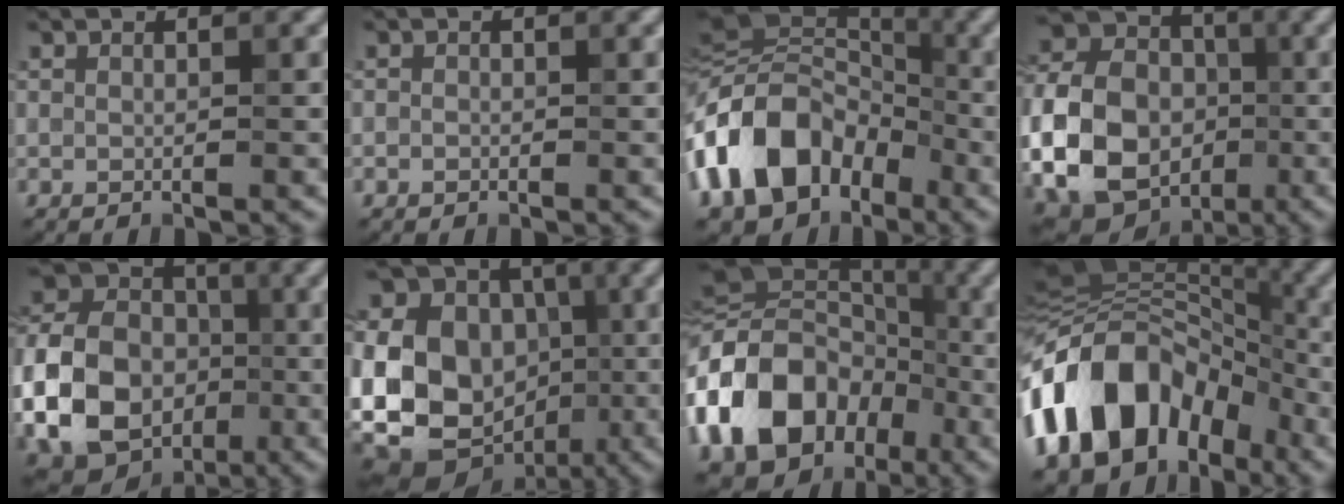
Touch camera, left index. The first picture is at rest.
{"total": 0.5, "force": [-0.1, 0.5, 0.1], "torque": [0.006, -0.004, -0.005]}
{"total": 11.8, "force": [-4.6, 7.9, 7.4], "torque": [-0.146, 0.013, -0.094]}
{"total": 17.0, "force": [-3.0, 14.2, 8.8], "torque": [-0.196, -0.005, -0.081]}
{"total": 15.3, "force": [-3.4, 12.6, 8.0], "torque": [-0.175, -0.017, -0.077]}
{"total": 21.0, "force": [-1.9, 17.9, 11.0], "torque": [-0.245, 0.030, -0.066]}
{"total": 16.5, "force": [-5.1, 12.6, 9.3], "torque": [-0.206, 0.004, -0.097]}
{"total": 13.0, "force": [-5.6, 8.5, 8.1], "torque": [-0.143, 0.021, -0.109]}